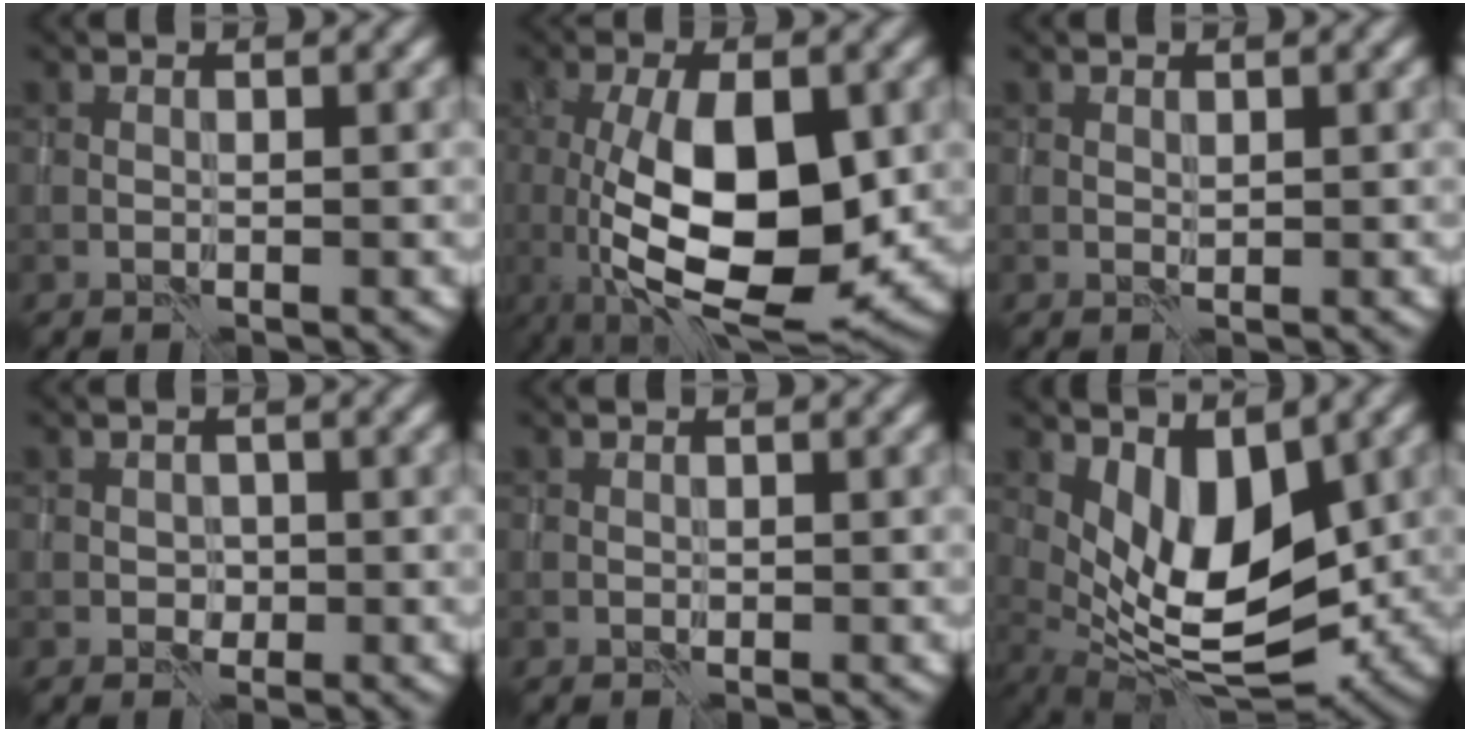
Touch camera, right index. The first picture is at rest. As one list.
[{"total": 11.9, "force": [-1.2, 4.8, 10.8], "torque": [-0.189, -0.015, -0.013]}, {"total": 0.0}, {"total": 0.8, "force": [-0.1, 0.8, 0.2], "torque": [-0.006, -0.002, -0.001]}, {"total": 0.0}, {"total": 7.5, "force": [1.7, 3.7, 6.3], "torque": [-0.117, -0.017, 0.034]}]